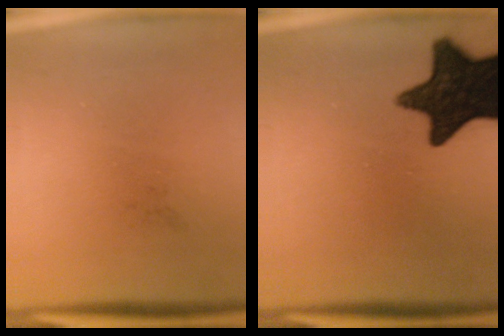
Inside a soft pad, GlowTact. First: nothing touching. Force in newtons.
{"total": 15.4}